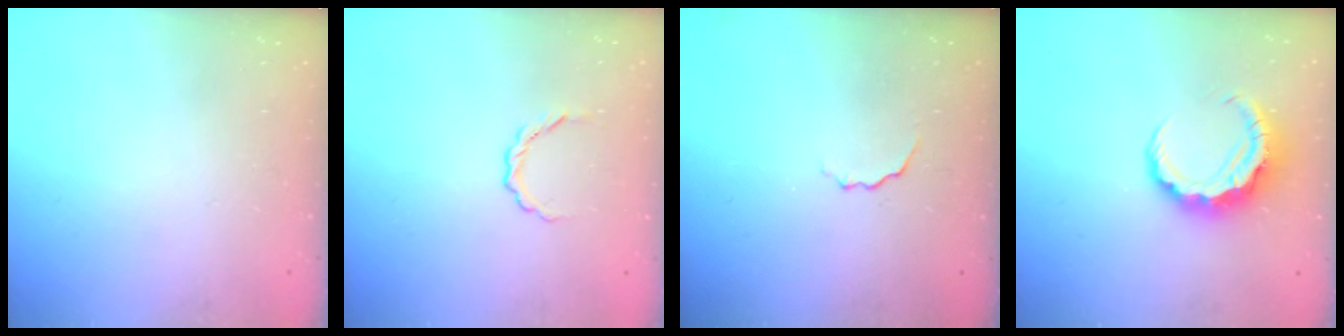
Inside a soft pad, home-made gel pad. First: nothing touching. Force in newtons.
{"total": 3.3, "press": 3.2, "slide": 0.7}
{"total": 3.0, "press": 2.9, "slide": 0.7}
{"total": 8.2, "press": 8.1, "slide": 1.3}